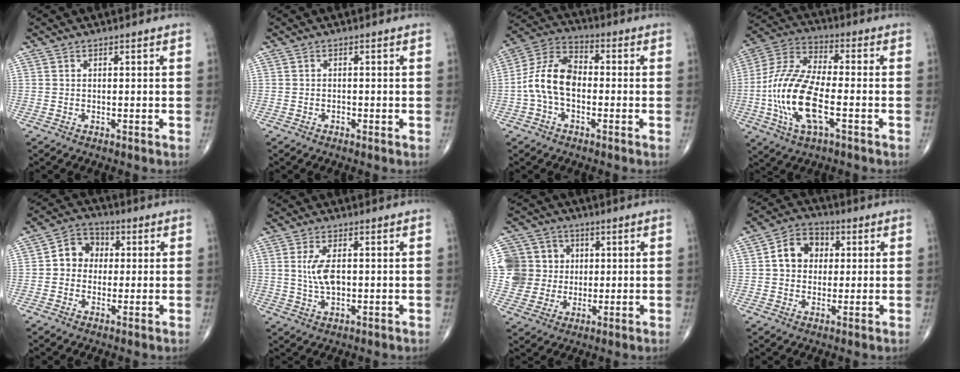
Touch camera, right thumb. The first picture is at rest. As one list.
[{"total": 0.6, "force": [-0.3, 0.4, 0.3], "torque": [-0.003, 0.001, -0.008]}, {"total": 11.1, "force": [-1.6, 6.9, 8.6], "torque": [-0.161, 0.037, -0.042]}, {"total": 17.3, "force": [-4.2, 7.1, 15.2], "torque": [-0.321, 0.023, -0.081]}, {"total": 7.1, "force": [0.5, 6.1, 3.6], "torque": [-0.034, 0.020, -0.006]}, {"total": 5.5, "force": [0.5, 2.6, 4.8], "torque": [-0.099, -0.004, 0.012]}, {"total": 12.1, "force": [1.5, 11.5, 3.6], "torque": [-0.044, 0.019, 0.032]}, {"total": 8.4, "force": [1.7, 6.2, 5.3], "torque": [-0.071, 0.010, 0.023]}]